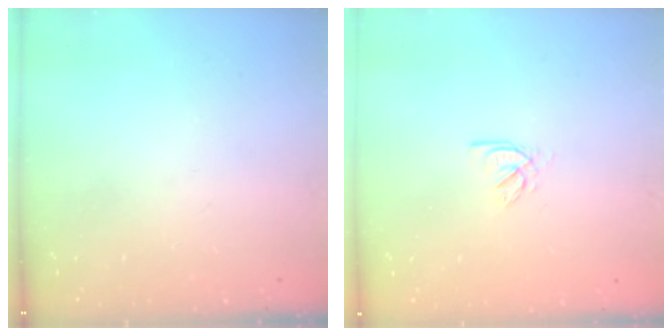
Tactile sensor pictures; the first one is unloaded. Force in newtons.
{"total": 2.0, "press": 2.0, "slide": 0.4}